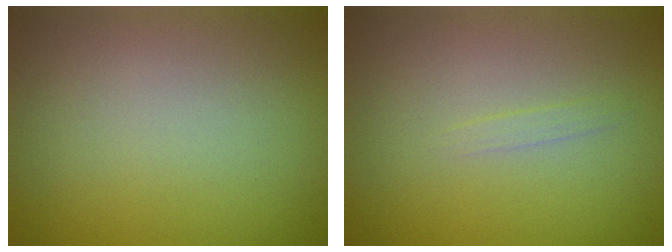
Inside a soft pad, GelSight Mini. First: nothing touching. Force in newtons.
{"total": 0.6, "press": 0.6, "slide": 0.1}